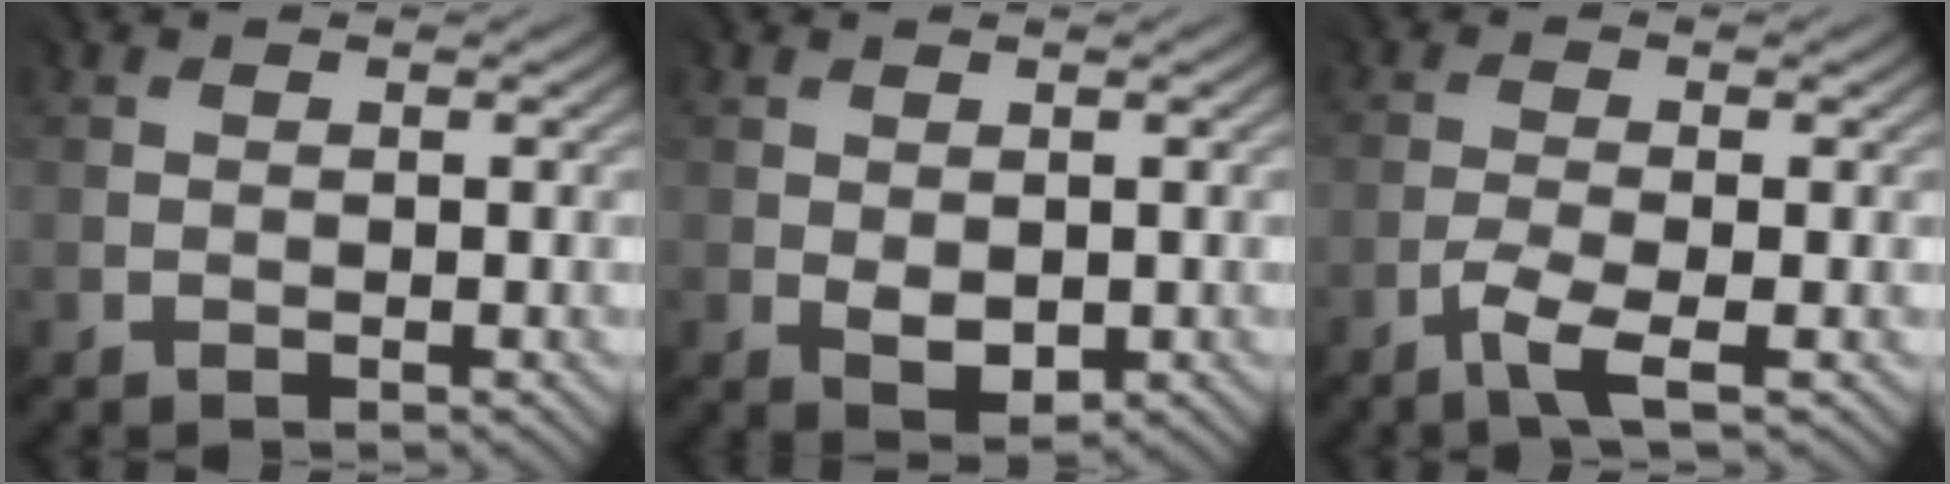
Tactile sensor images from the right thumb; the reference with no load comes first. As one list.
[{"total": 2.7, "force": [-0.3, 1.8, 1.9], "torque": [-0.035, -0.008, 0.001]}, {"total": 3.2, "force": [-2.2, 0.1, 2.3], "torque": [-0.054, -0.003, -0.051]}]